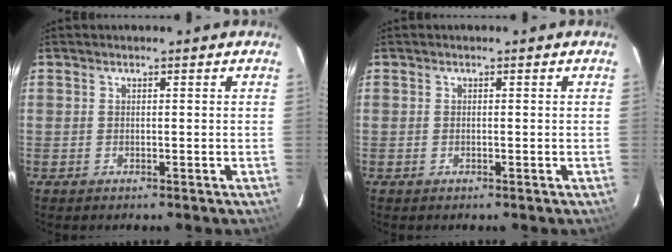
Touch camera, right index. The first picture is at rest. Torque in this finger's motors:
{"motor_torque": [-0.17, 0.14, -0.03, 0.00]}